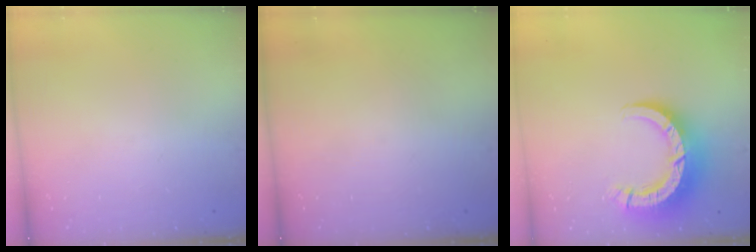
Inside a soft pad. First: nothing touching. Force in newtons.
{"total": 0.0}
{"total": 12.5, "press": 12.4, "slide": 1.3}